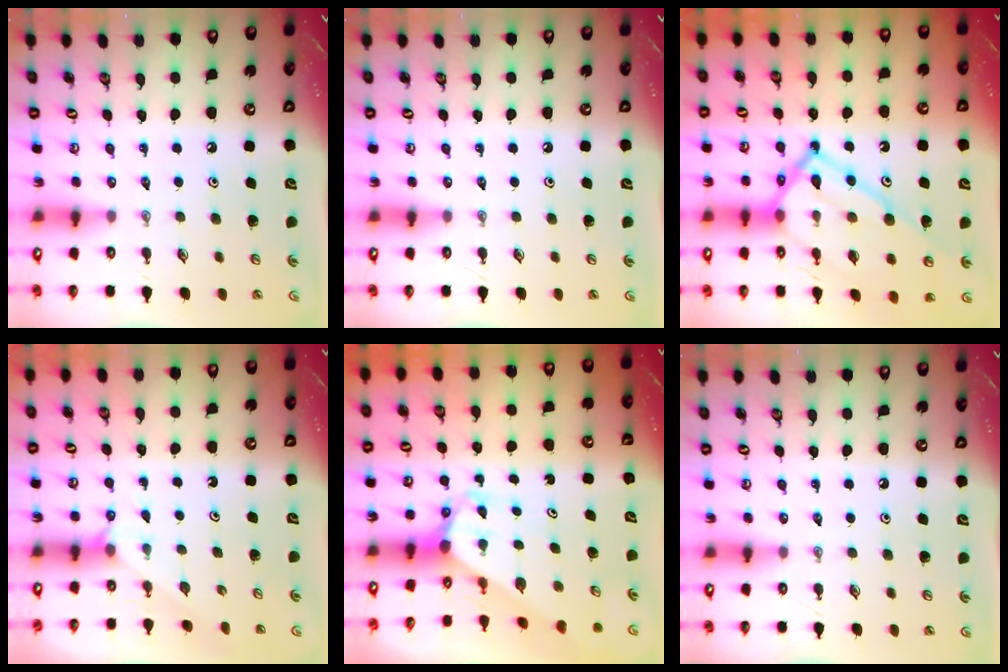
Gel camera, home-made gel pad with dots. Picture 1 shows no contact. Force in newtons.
{"total": 0.0}
{"total": 20.9, "press": 20.8, "slide": 1.7}
{"total": 2.7, "press": 2.7, "slide": 0.3}
{"total": 3.2, "press": 3.2, "slide": 0.2}
{"total": 0.0}